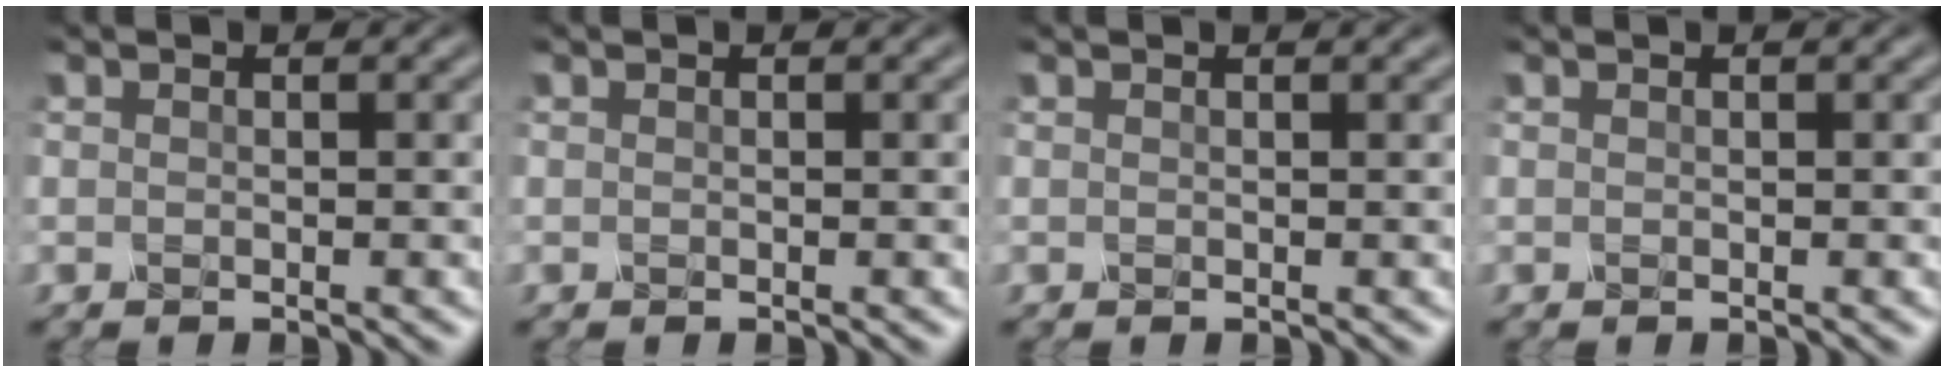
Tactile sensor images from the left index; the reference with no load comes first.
{"total": 0.0}
{"total": 0.7, "force": [0.5, 0.1, 0.4], "torque": [-0.007, 0.000, 0.004]}
{"total": 0.0}